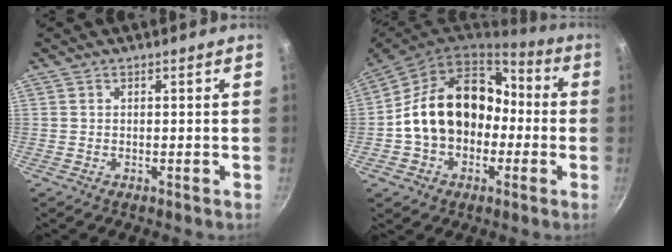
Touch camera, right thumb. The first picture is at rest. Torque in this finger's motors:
{"motor_torque": [2.25, 2.36, 0.70, -0.62, 0.31]}